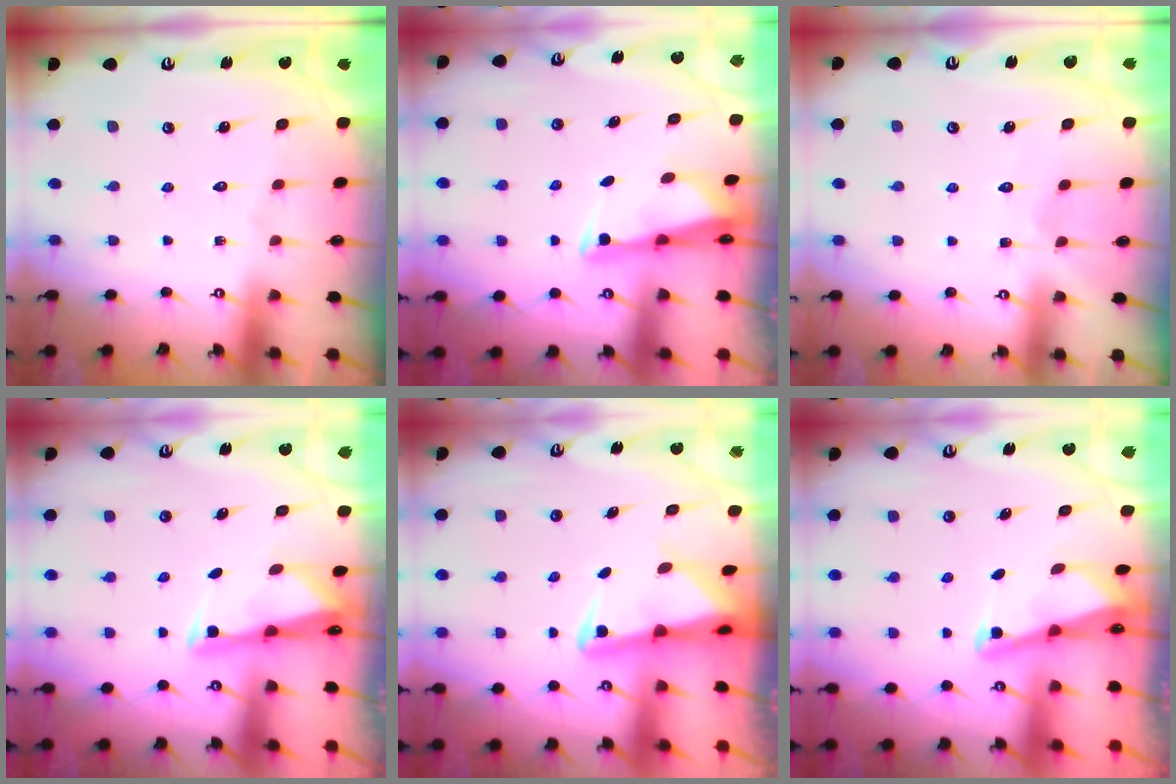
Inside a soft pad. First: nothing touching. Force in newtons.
{"total": 3.1, "press": 3.0, "slide": 0.7}
{"total": 3.1, "press": 3.1, "slide": 0.4}
{"total": 2.6, "press": 2.6, "slide": 0.3}
{"total": 2.8, "press": 2.8, "slide": 0.6}
{"total": 2.2, "press": 2.2, "slide": 0.3}